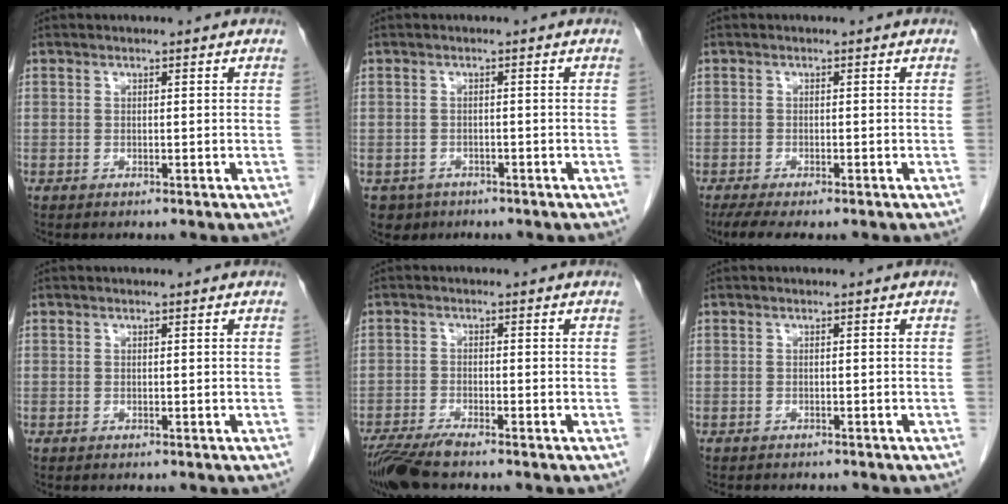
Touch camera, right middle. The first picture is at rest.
{"total": 3.2, "force": [-2.0, 2.5, 0.2], "torque": [-0.004, 0.004, -0.030]}
{"total": 4.9, "force": [-3.7, 1.2, 3.0], "torque": [-0.050, -0.013, -0.058]}
{"total": 0.0}
{"total": 5.4, "force": [-4.5, 0.1, 2.9], "torque": [-0.052, -0.018, -0.086]}
{"total": 4.4, "force": [-3.9, 1.3, 1.6], "torque": [-0.023, -0.005, -0.045]}